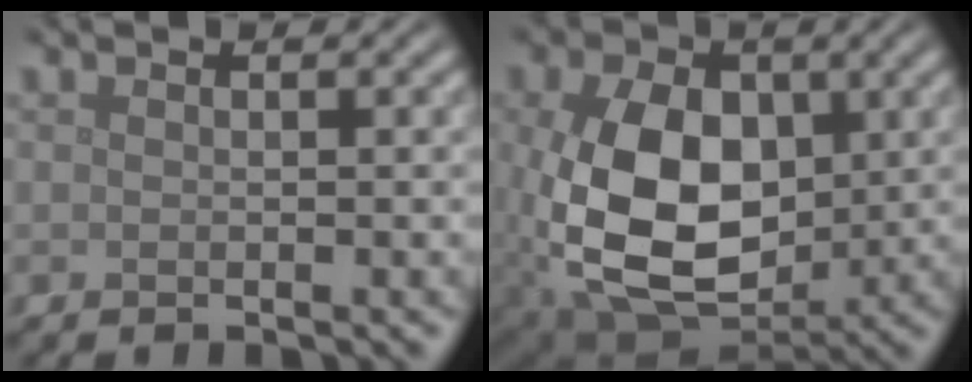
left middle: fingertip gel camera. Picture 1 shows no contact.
{"total": 13.2, "force": [-0.3, 8.9, 9.7], "torque": [-0.212, -0.024, 0.006]}